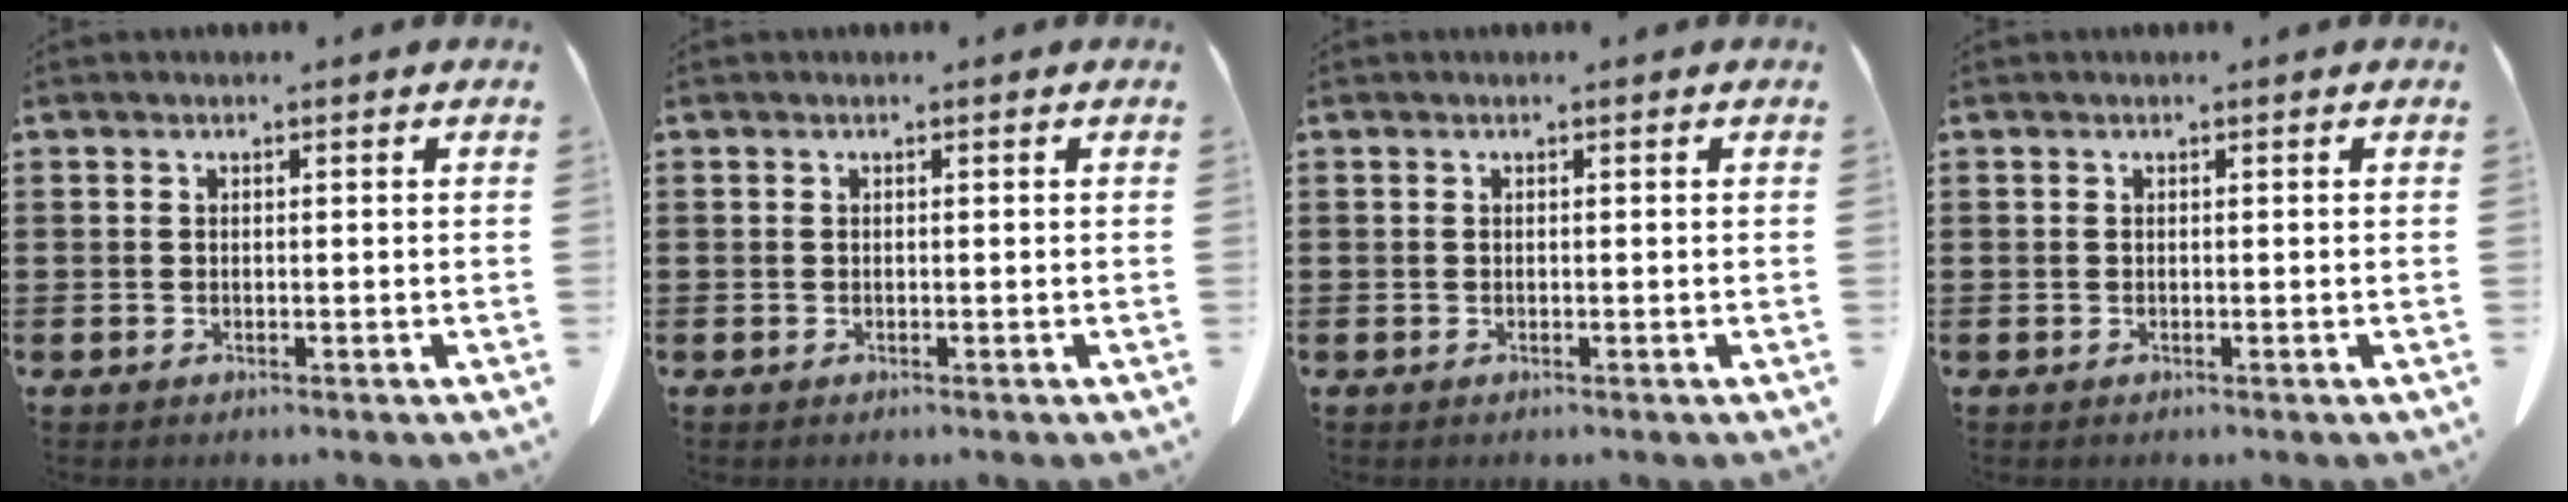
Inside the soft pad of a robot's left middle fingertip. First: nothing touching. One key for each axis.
{"total": 0.0}
{"total": 0.0}
{"total": 0.0}